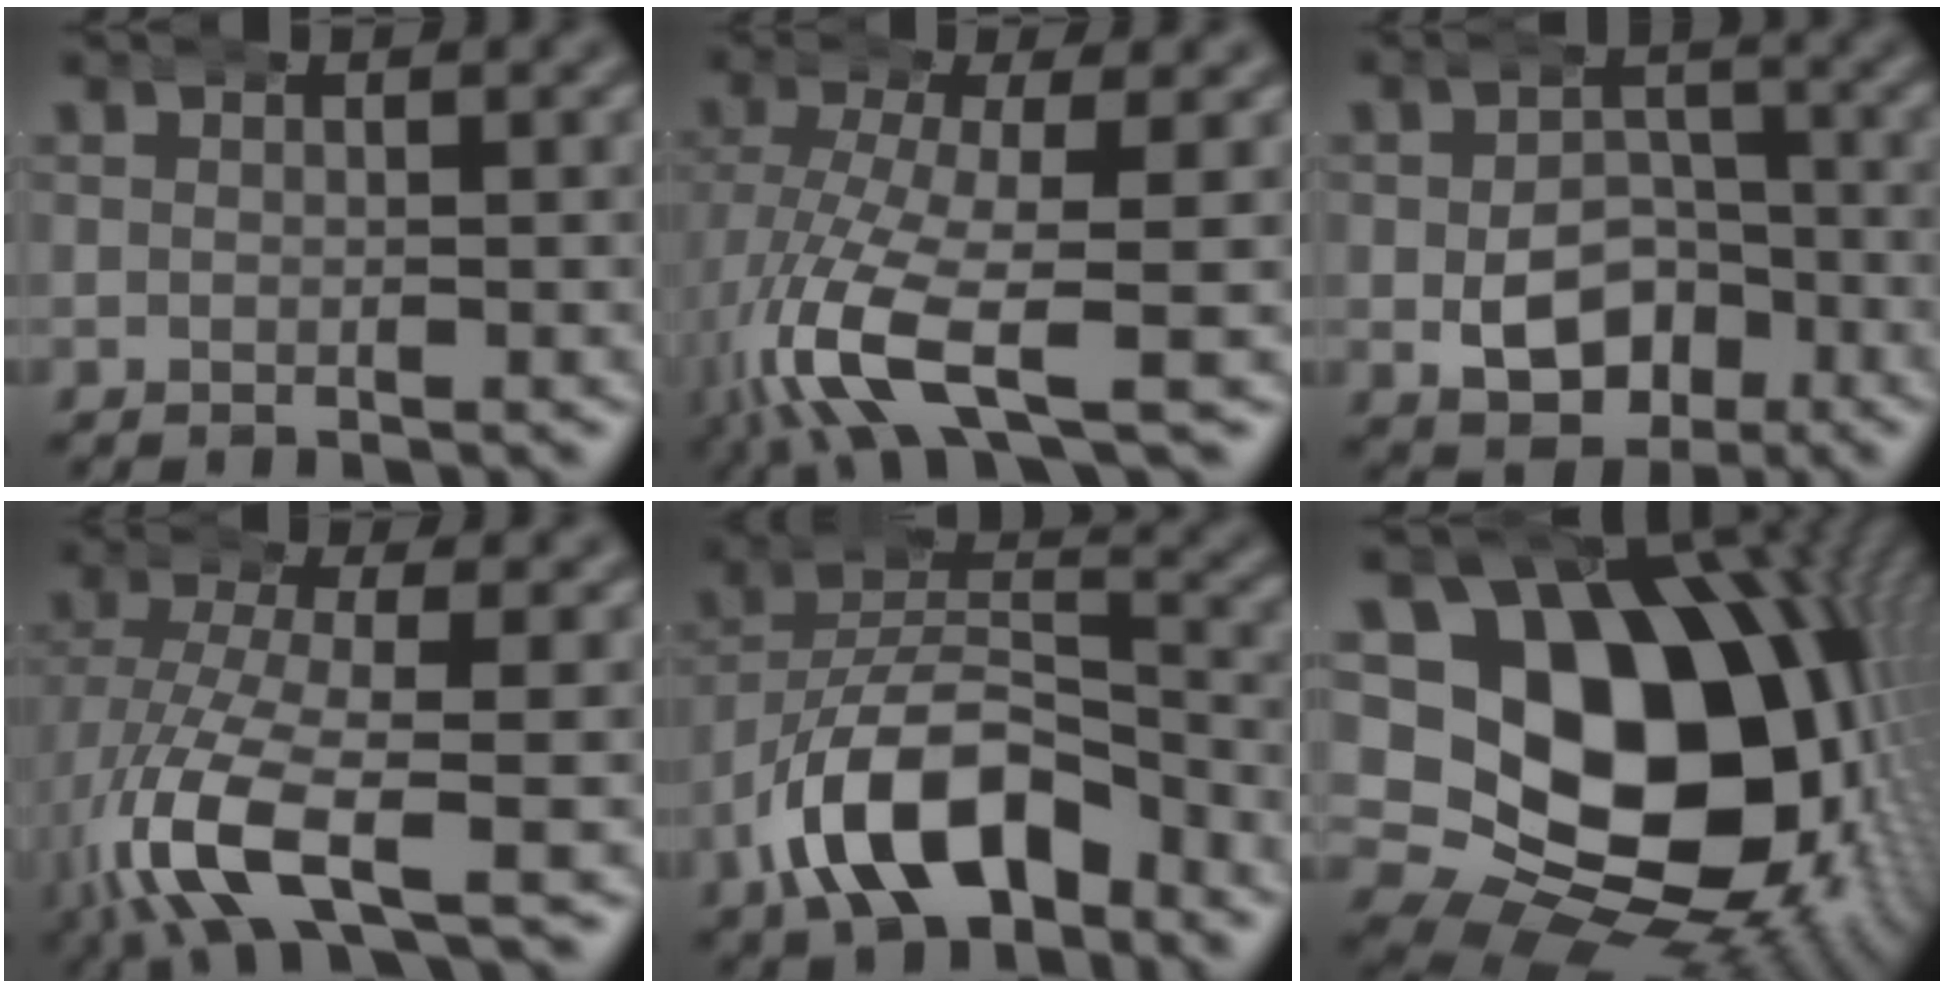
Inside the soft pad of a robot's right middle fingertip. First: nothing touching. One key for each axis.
{"total": 6.6, "fx": -2.1, "fy": 1.9, "fz": 6.0, "tx": -0.129, "ty": -0.027, "tz": -0.027}
{"total": 6.1, "fx": -2.2, "fy": 4.7, "fz": 3.2, "tx": -0.031, "ty": -0.019, "tz": -0.035}
{"total": 6.7, "fx": -2.0, "fy": 2.4, "fz": 5.9, "tx": -0.136, "ty": -0.026, "tz": -0.026}
{"total": 9.3, "fx": -3.9, "fy": 5.4, "fz": 6.5, "tx": -0.114, "ty": -0.017, "tz": -0.067}
{"total": 29.0, "fx": -1.0, "fy": 21.4, "fz": 19.6, "tx": -0.357, "ty": -0.074, "tz": -0.002}